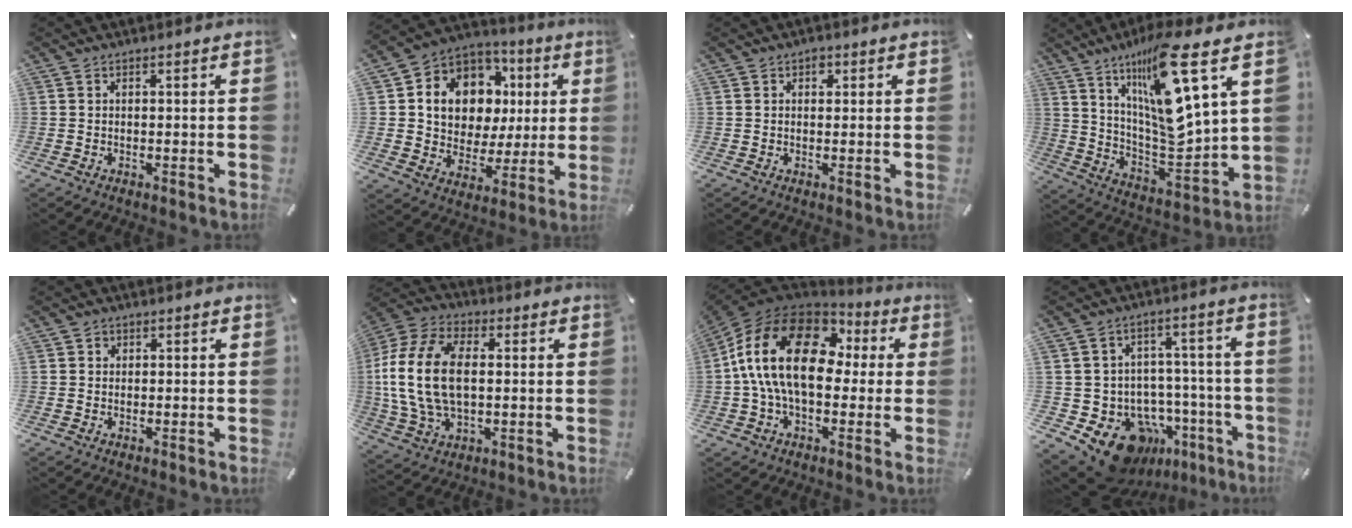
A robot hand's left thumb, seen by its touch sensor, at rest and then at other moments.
{"total": 11.5, "force": [2.8, 10.3, 4.4], "torque": [-0.082, -0.027, 0.064]}
{"total": 1.6, "force": [0.6, 1.3, 0.8], "torque": [-0.002, -0.001, 0.006]}
{"total": 18.9, "force": [11.6, 3.9, 14.3], "torque": [-0.265, -0.080, 0.182]}
{"total": 1.0, "force": [0.2, 1.0, 0.3], "torque": [0.003, 0.002, 0.000]}
{"total": 17.0, "force": [0.7, 11.0, 13.0], "torque": [-0.302, 0.001, 0.009]}
{"total": 21.5, "force": [2.0, 13.4, 16.7], "torque": [-0.337, 0.016, 0.030]}
{"total": 16.0, "force": [-9.6, 10.2, 7.7], "torque": [-0.103, 0.053, -0.146]}